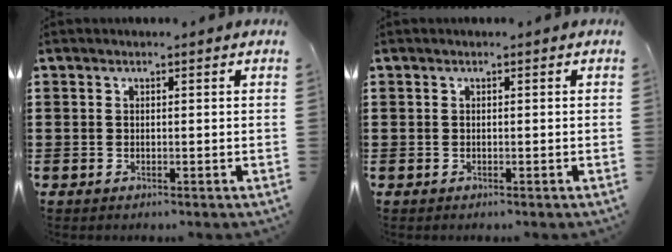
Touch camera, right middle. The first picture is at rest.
{"total": 0.0}